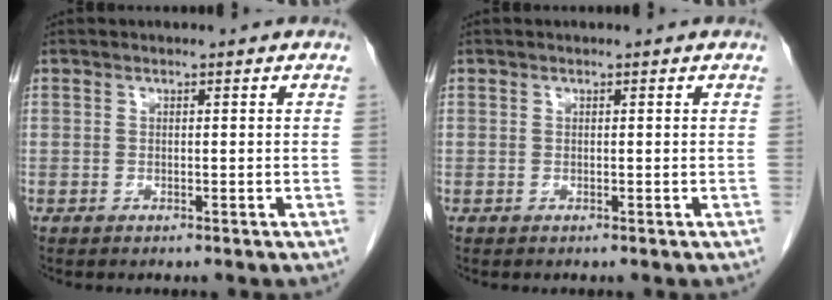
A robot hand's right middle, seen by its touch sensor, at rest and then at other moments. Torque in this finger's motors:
{"motor_torque": [0.00, 0.00, 0.00, 0.00]}